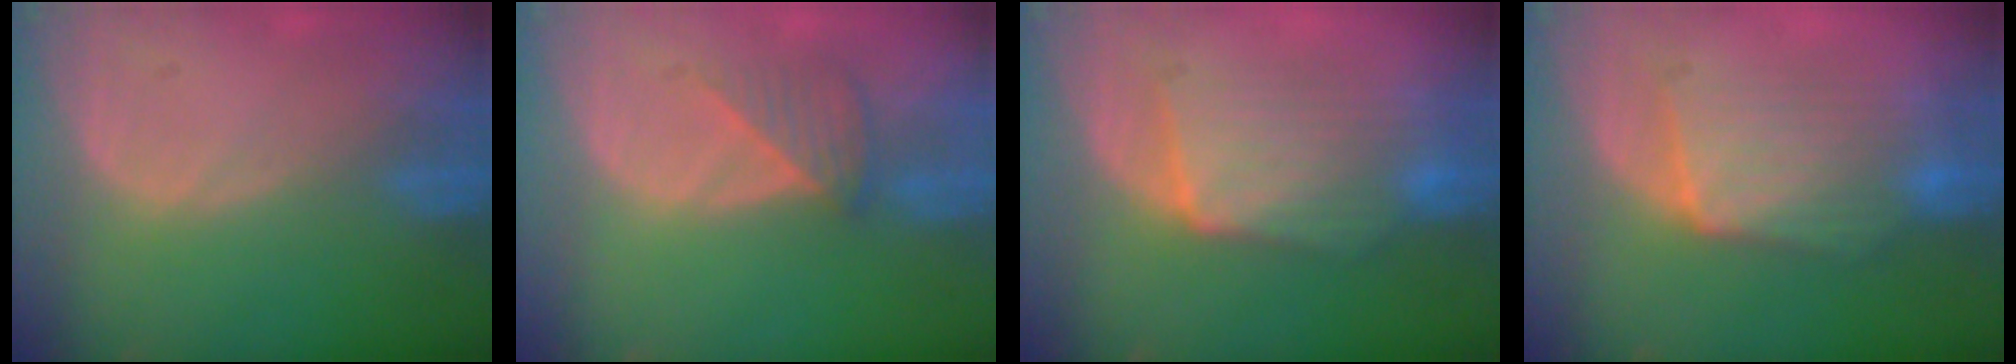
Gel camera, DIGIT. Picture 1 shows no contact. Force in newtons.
{"total": 3.5, "press": 3.5, "slide": 0.4}
{"total": 7.7, "press": 7.7, "slide": 0.4}
{"total": 7.4, "press": 7.4, "slide": 0.4}